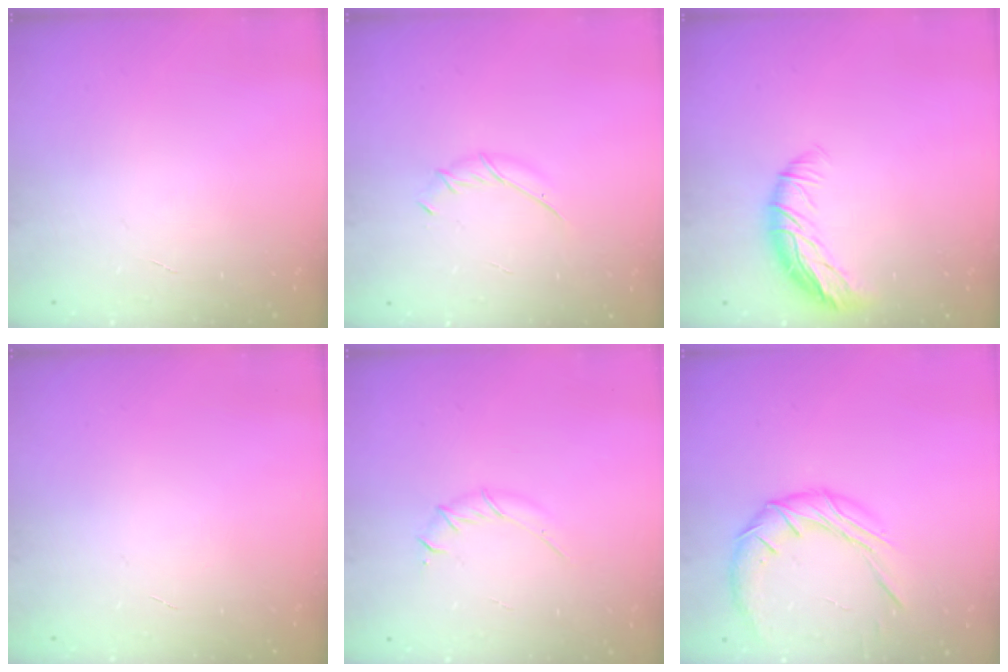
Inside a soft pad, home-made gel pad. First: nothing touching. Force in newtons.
{"total": 3.9, "press": 3.8, "slide": 0.7}
{"total": 9.5, "press": 9.2, "slide": 2.2}
{"total": 0.0}
{"total": 5.4, "press": 5.1, "slide": 1.6}
{"total": 11.5, "press": 11.5, "slide": 0.8}